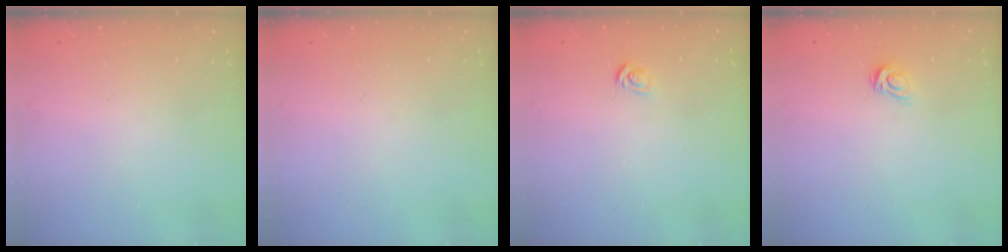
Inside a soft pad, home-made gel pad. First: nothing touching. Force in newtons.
{"total": 0.0}
{"total": 2.6, "press": 2.6, "slide": 0.2}
{"total": 4.5, "press": 4.5, "slide": 0.2}